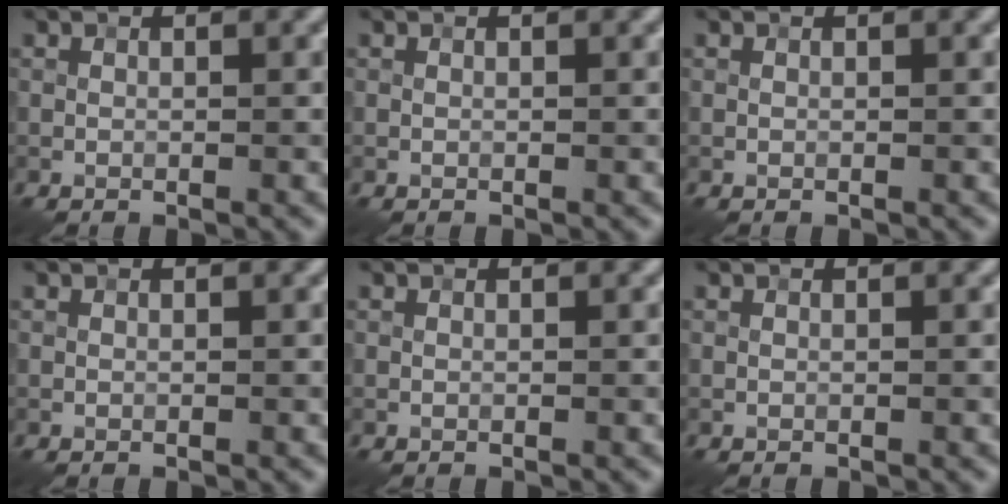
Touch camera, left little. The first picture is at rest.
{"total": 0.0}
{"total": 0.0}
{"total": 0.0}
{"total": 0.0}
{"total": 0.0}